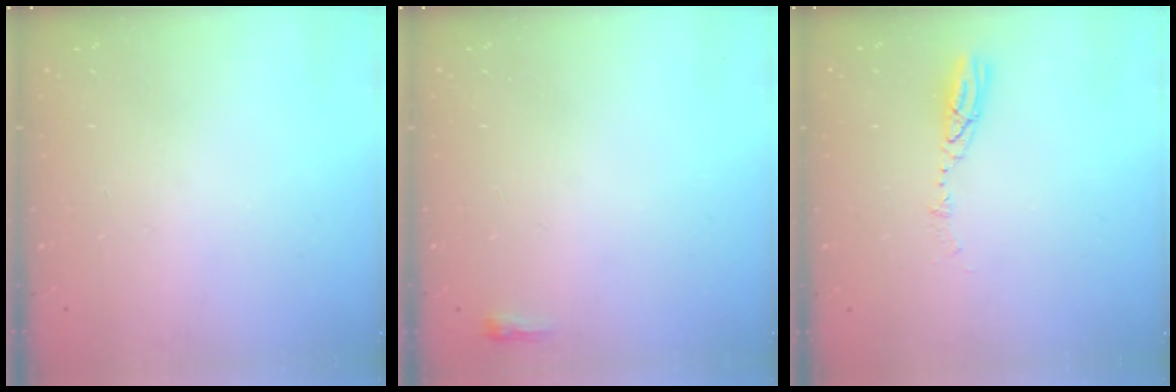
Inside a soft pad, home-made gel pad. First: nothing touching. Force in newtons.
{"total": 2.3, "press": 2.2, "slide": 0.7}
{"total": 4.3, "press": 4.3, "slide": 0.4}